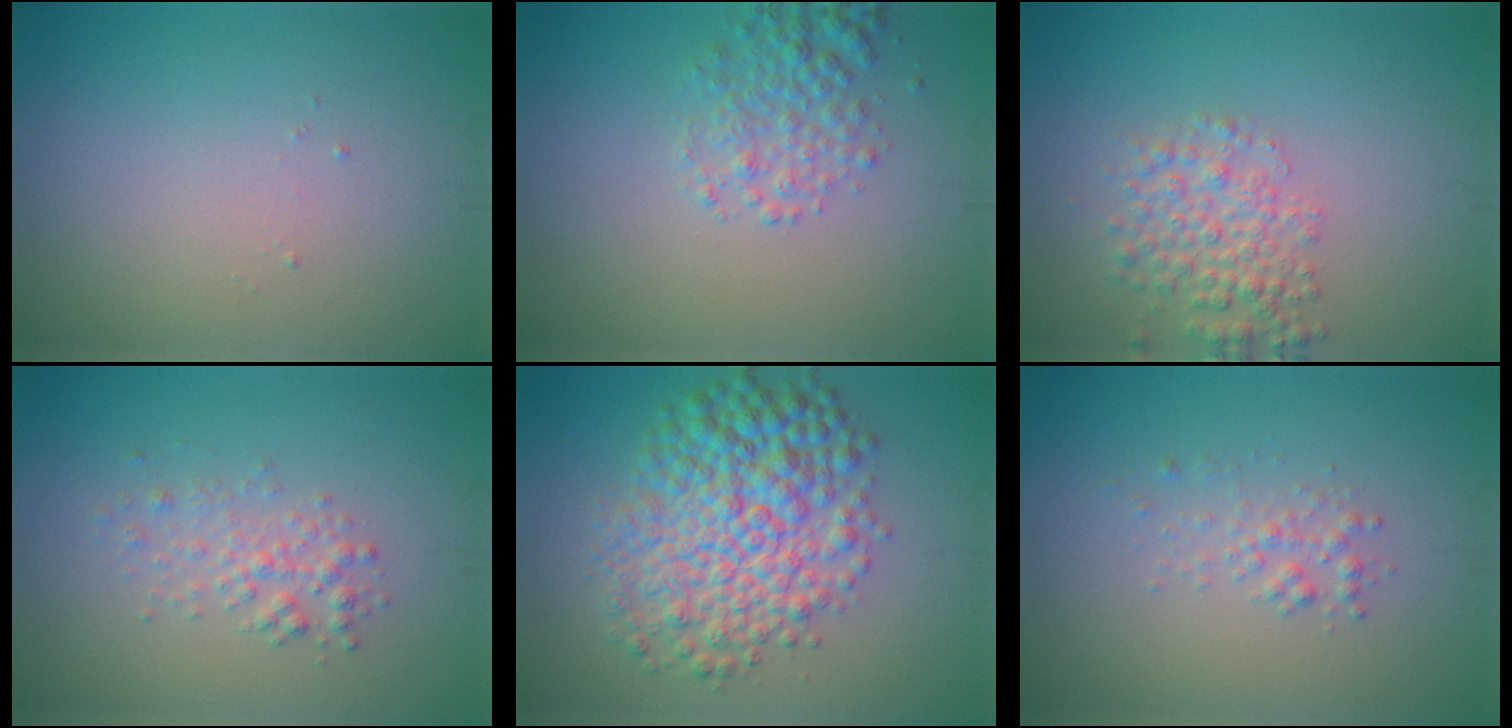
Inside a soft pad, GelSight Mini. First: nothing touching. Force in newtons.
{"total": 2.9, "press": 2.9, "slide": 0.2}
{"total": 3.5, "press": 3.5, "slide": 0.1}
{"total": 2.0, "press": 2.0, "slide": 0.1}
{"total": 8.4, "press": 8.4, "slide": 0.0}
{"total": 1.4, "press": 1.4, "slide": 0.1}